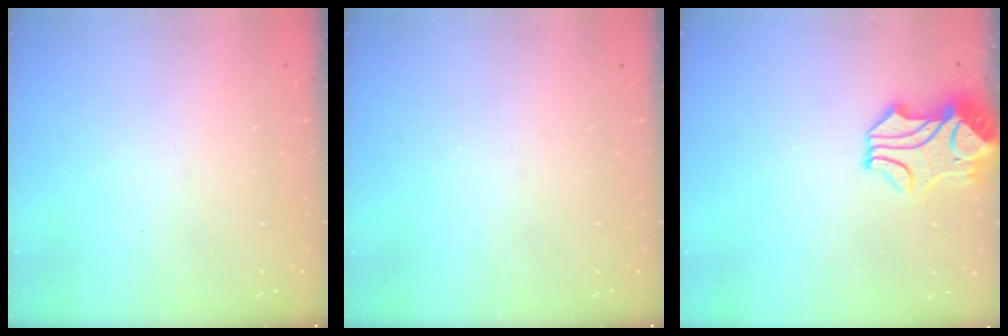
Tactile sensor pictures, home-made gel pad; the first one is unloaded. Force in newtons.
{"total": 0.0}
{"total": 2.7, "press": 2.5, "slide": 0.9}